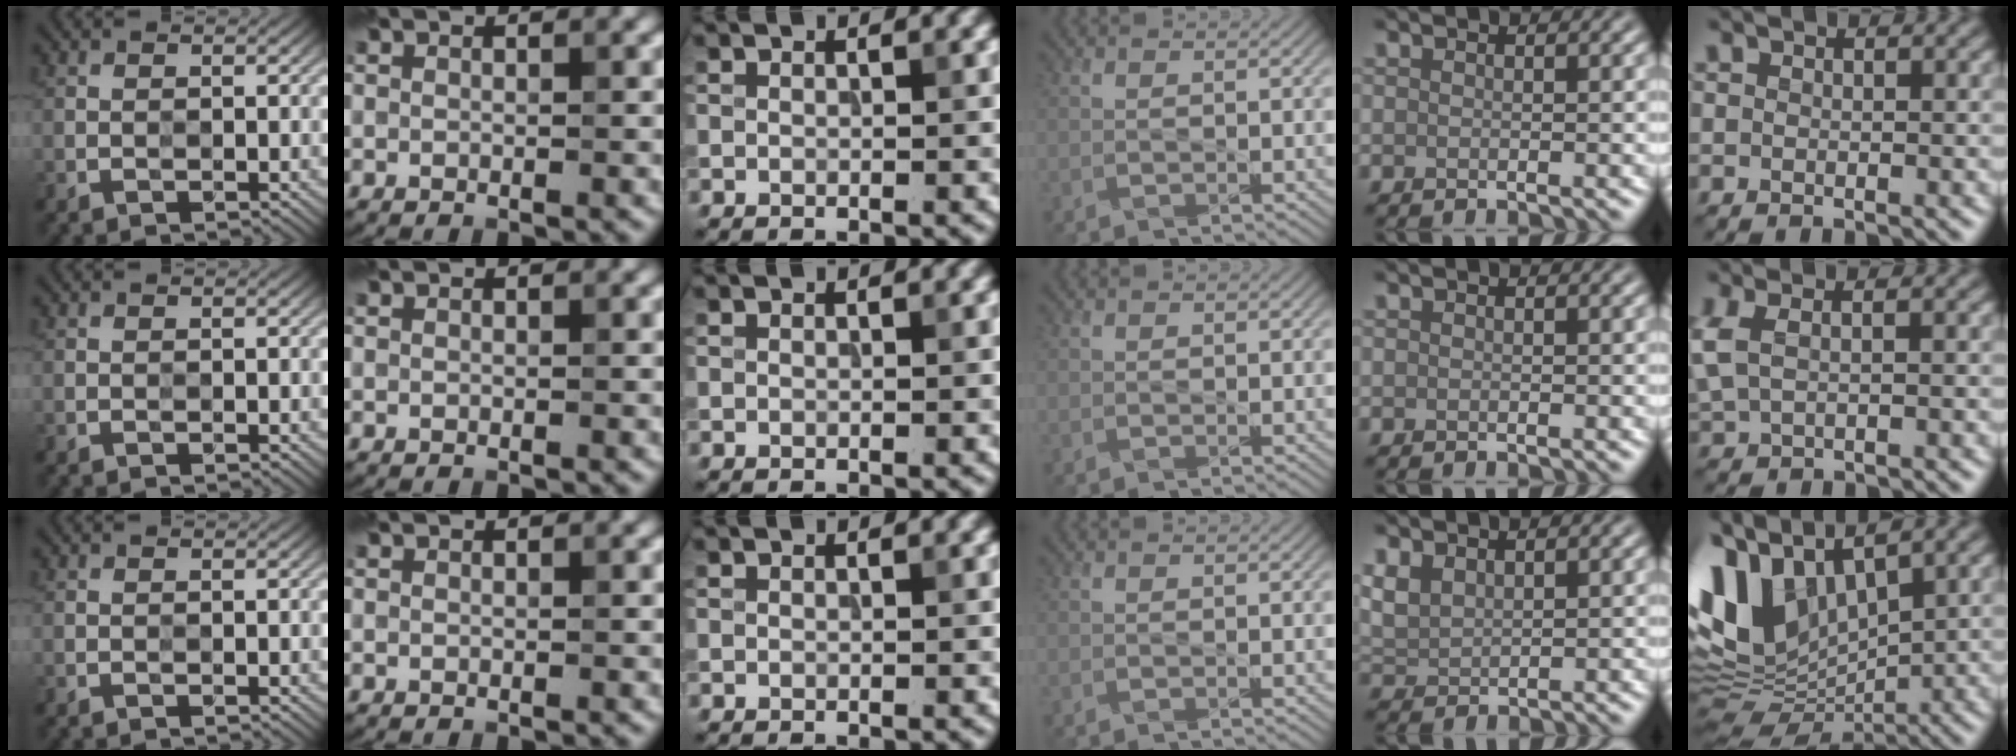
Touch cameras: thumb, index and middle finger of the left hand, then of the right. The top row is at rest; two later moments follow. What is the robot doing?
{"motion": "press", "object": "sticky note"}